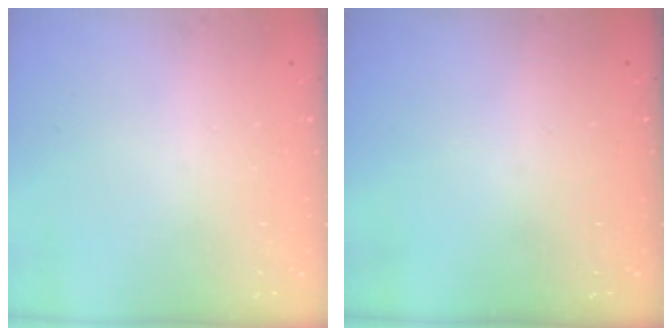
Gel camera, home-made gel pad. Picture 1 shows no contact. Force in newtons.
{"total": 0.0}